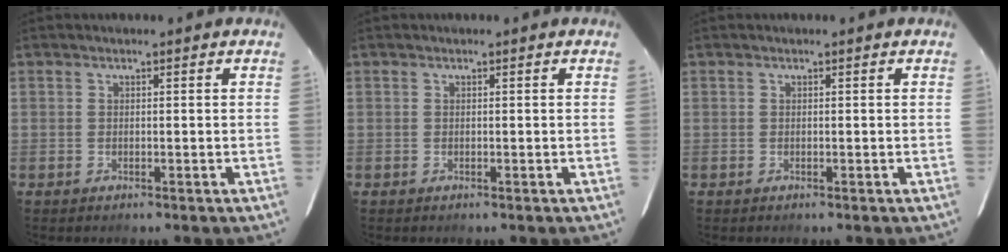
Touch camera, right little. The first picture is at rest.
{"total": 0.0}
{"total": 0.0}